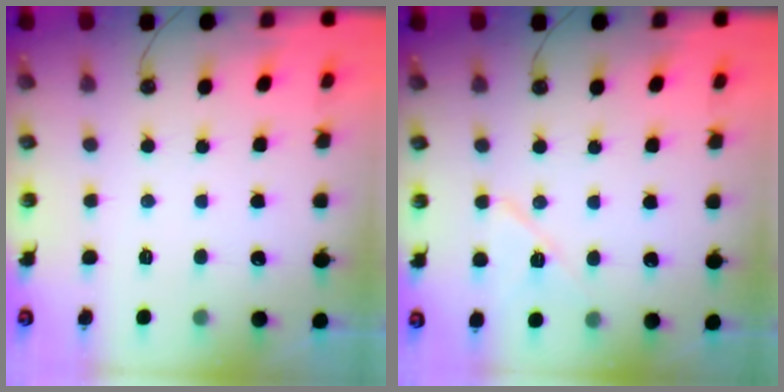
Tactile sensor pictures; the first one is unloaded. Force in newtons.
{"total": 8.3, "press": 8.2, "slide": 1.1}